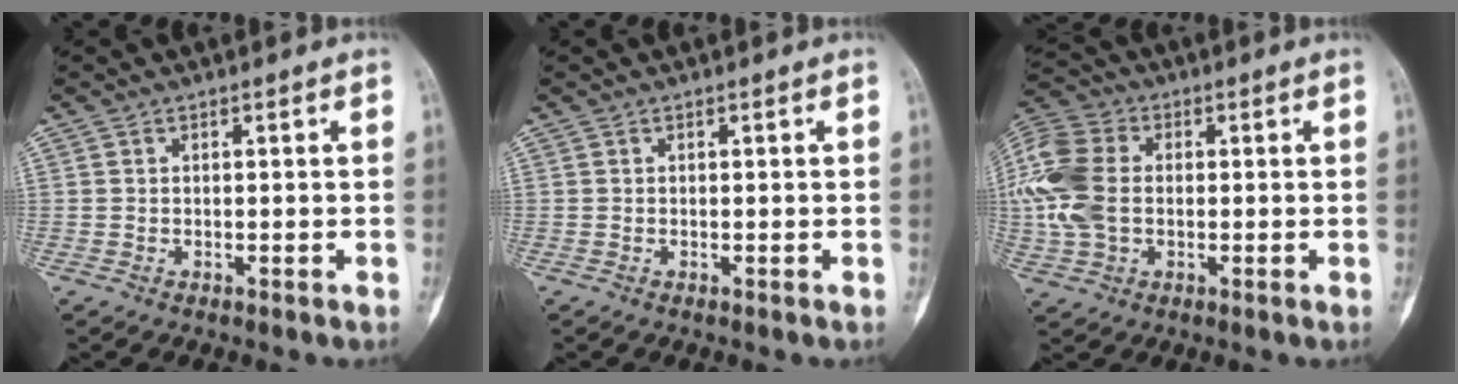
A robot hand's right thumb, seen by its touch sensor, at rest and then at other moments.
{"total": 0.0}
{"total": 14.7, "force": [0.5, 10.3, 10.4], "torque": [-0.244, 0.017, 0.008]}